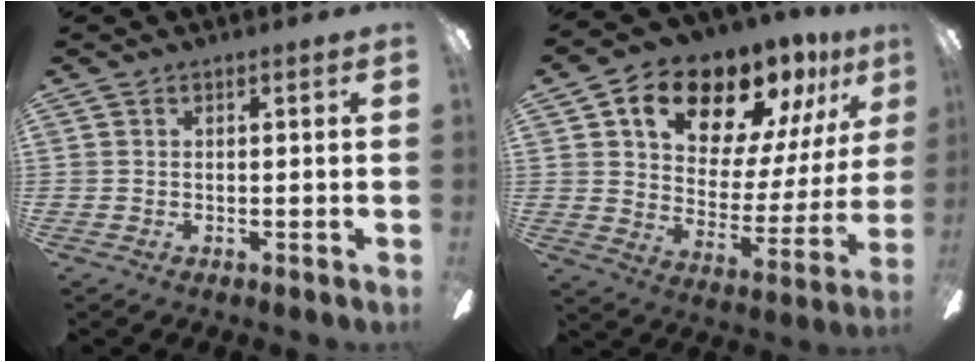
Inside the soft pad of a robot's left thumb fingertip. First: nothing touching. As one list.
[{"total": 18.1, "force": [13.3, 9.1, 8.3], "torque": [-0.133, -0.089, 0.227]}]